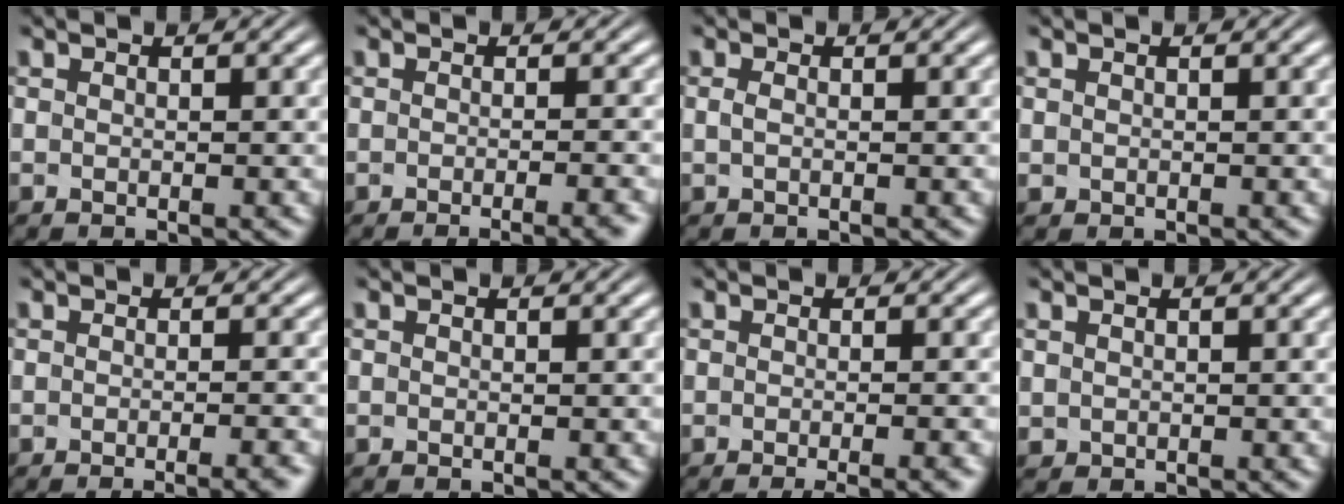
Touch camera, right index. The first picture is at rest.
{"total": 3.3, "force": [-2.7, 0.2, 2.0], "torque": [-0.014, 0.004, -0.043]}
{"total": 0.6, "force": [-0.1, -0.2, 0.6], "torque": [-0.013, -0.004, 0.003]}
{"total": 0.6, "force": [0.2, 0.5, 0.1], "torque": [-0.011, -0.008, 0.010]}
{"total": 3.0, "force": [-2.4, 0.1, 1.8], "torque": [-0.013, 0.005, -0.038]}
{"total": 0.0}
{"total": 3.1, "force": [-2.5, 0.2, 1.8], "torque": [-0.010, 0.005, -0.040]}
{"total": 1.1, "force": [0.6, 0.8, 0.4], "torque": [-0.015, -0.008, 0.018]}